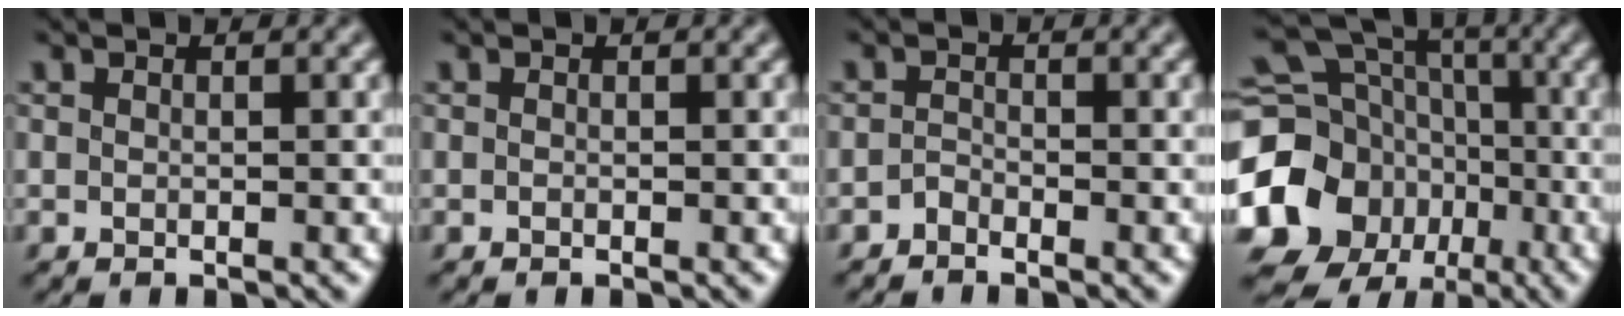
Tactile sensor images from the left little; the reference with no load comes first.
{"total": 0.0}
{"total": 1.0, "force": [-1.0, 0.2, 0.1], "torque": [-0.002, 0.004, -0.023]}
{"total": 18.6, "force": [-4.7, 16.2, 7.7], "torque": [-0.181, -0.013, -0.115]}